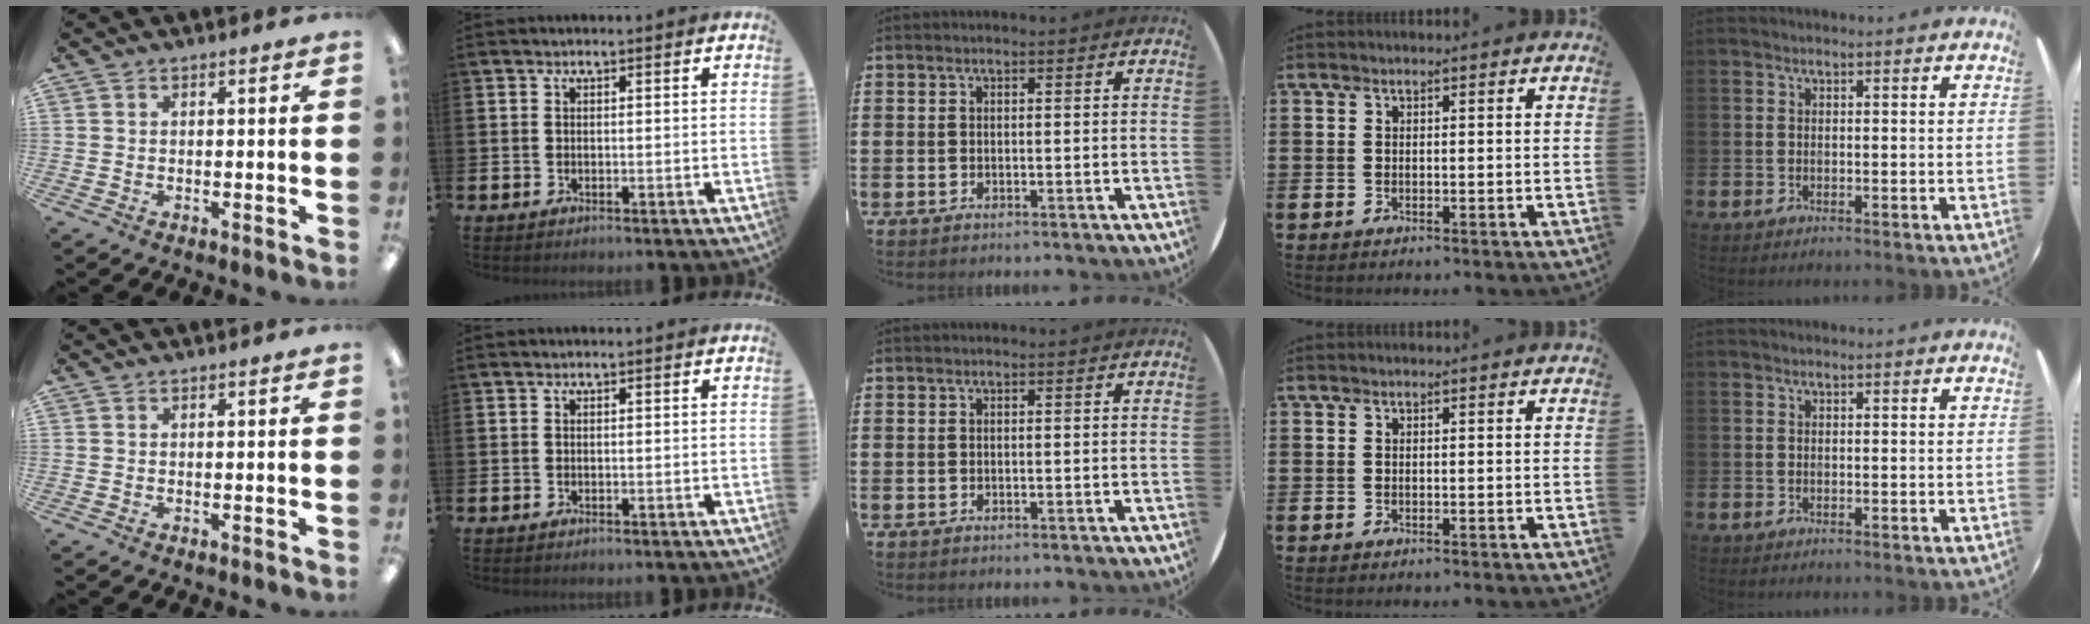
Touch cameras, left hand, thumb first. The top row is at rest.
{}